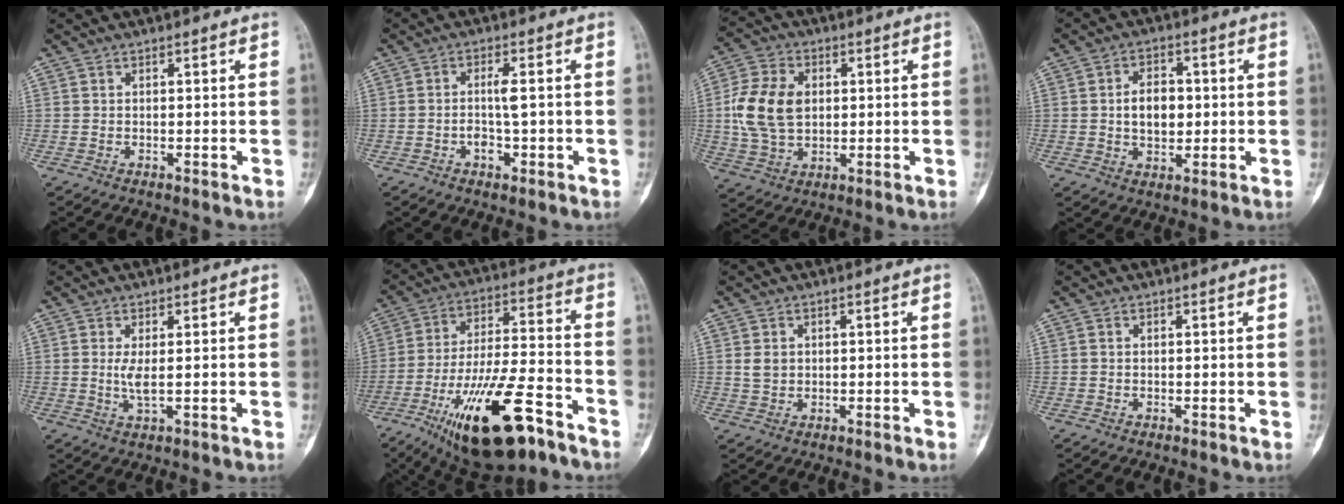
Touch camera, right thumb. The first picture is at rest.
{"total": 4.4, "force": [-0.8, 2.0, 3.8], "torque": [-0.066, 0.010, -0.014]}
{"total": 12.6, "force": [1.2, 8.8, 9.0], "torque": [-0.170, 0.006, 0.023]}
{"total": 7.3, "force": [0.3, 4.9, 5.5], "torque": [-0.066, 0.005, 0.005]}
{"total": 3.0, "force": [0.2, 0.6, 2.9], "torque": [-0.073, -0.011, 0.006]}
{"total": 22.0, "force": [-12.4, 6.9, 16.8], "torque": [-0.306, 0.058, -0.206]}
{"total": 2.4, "force": [0.4, 2.0, 1.3], "torque": [-0.016, 0.001, 0.012]}
{"total": 0.0}